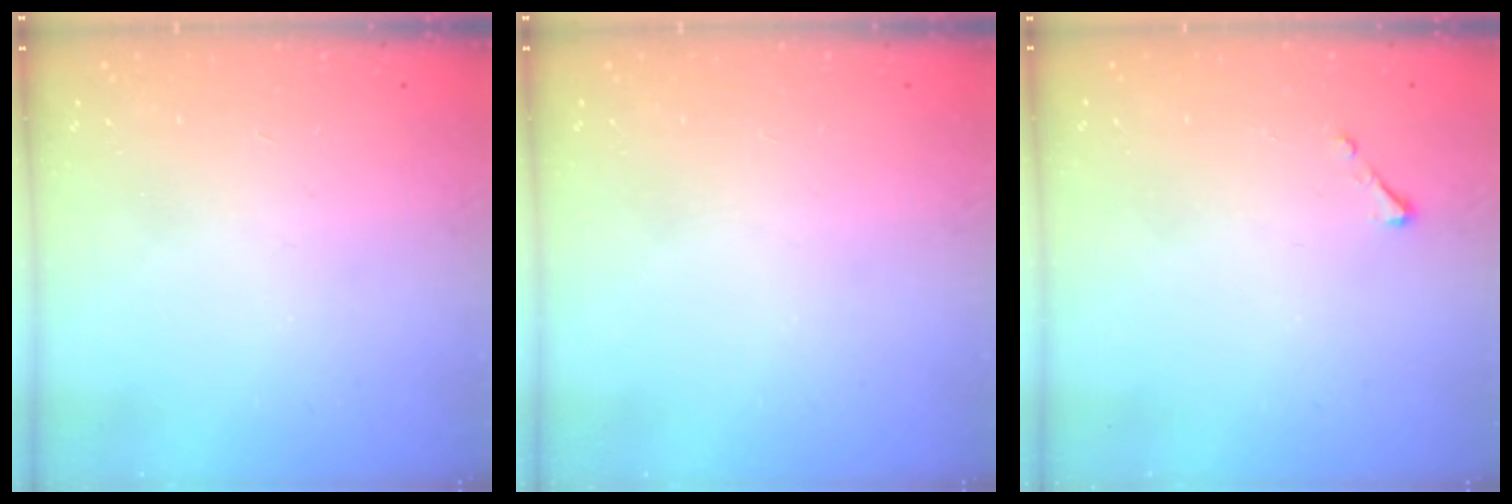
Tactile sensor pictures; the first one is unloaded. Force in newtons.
{"total": 0.0}
{"total": 2.5, "press": 2.5, "slide": 0.3}